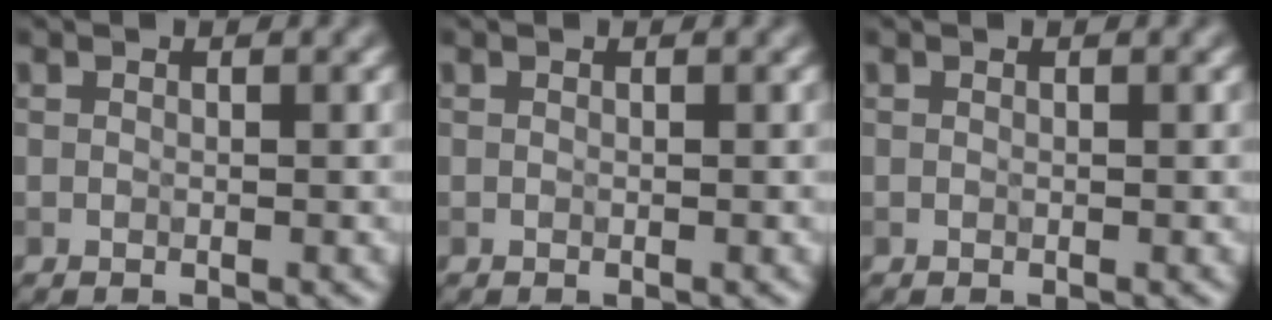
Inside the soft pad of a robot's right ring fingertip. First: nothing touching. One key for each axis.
{"total": 0.0}
{"total": 0.0}